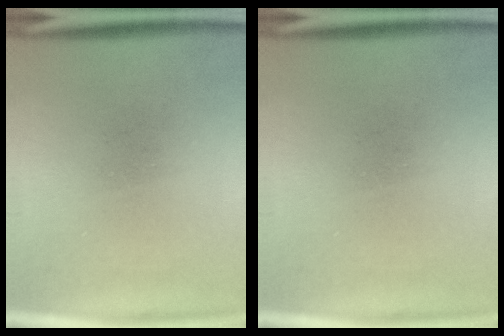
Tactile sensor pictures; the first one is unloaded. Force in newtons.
{"total": 0.0}